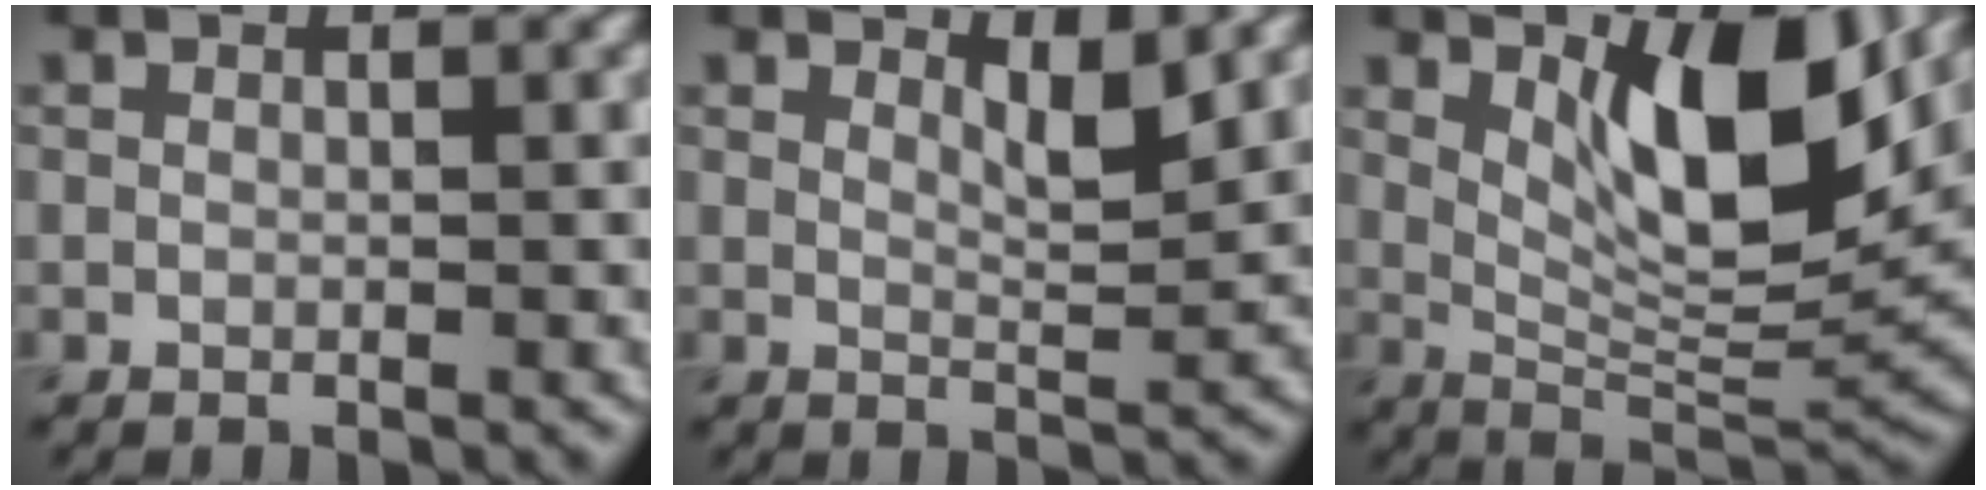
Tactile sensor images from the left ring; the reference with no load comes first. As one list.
[{"total": 2.6, "force": [1.6, 0.5, 2.0], "torque": [-0.029, -0.008, 0.028]}, {"total": 8.6, "force": [3.2, 3.0, 7.4], "torque": [-0.120, -0.014, 0.054]}]